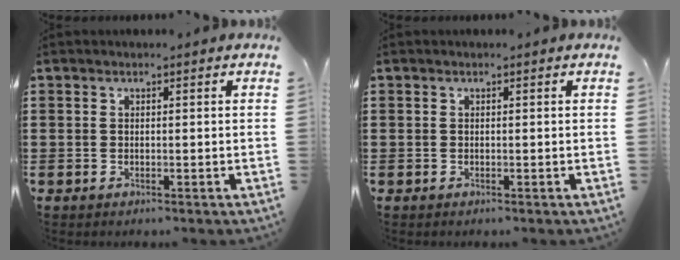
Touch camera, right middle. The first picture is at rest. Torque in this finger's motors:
{"motor_torque": [0.11, -0.11, 0.00, 0.00]}